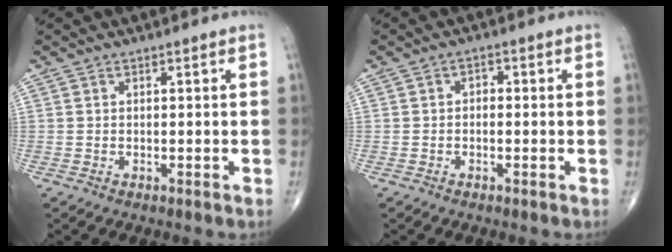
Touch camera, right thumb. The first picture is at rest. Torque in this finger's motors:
{"motor_torque": [-0.20, 0.01, 0.08, 0.23, 0.02]}